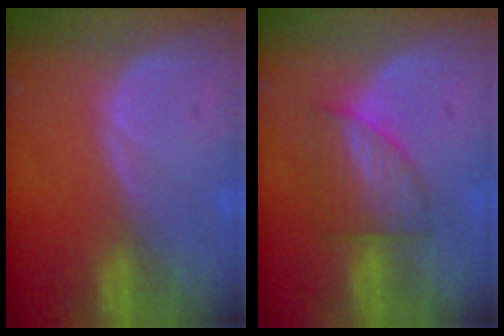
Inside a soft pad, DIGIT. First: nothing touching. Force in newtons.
{"total": 5.9, "press": 5.7, "slide": 1.5}